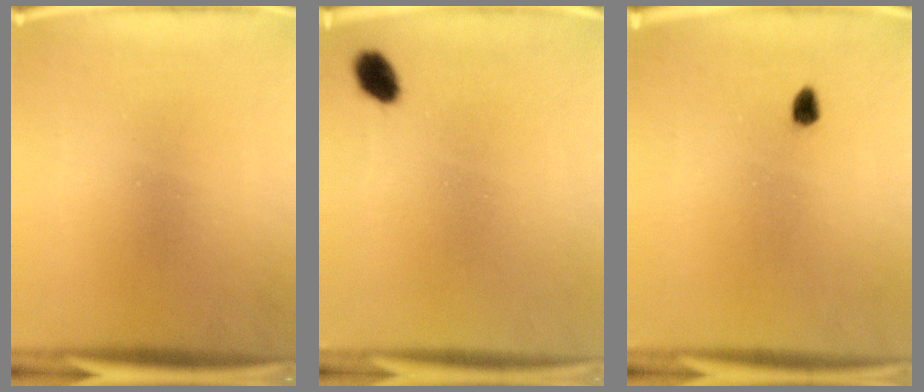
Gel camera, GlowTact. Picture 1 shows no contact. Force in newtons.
{"total": 3.6}
{"total": 1.5}